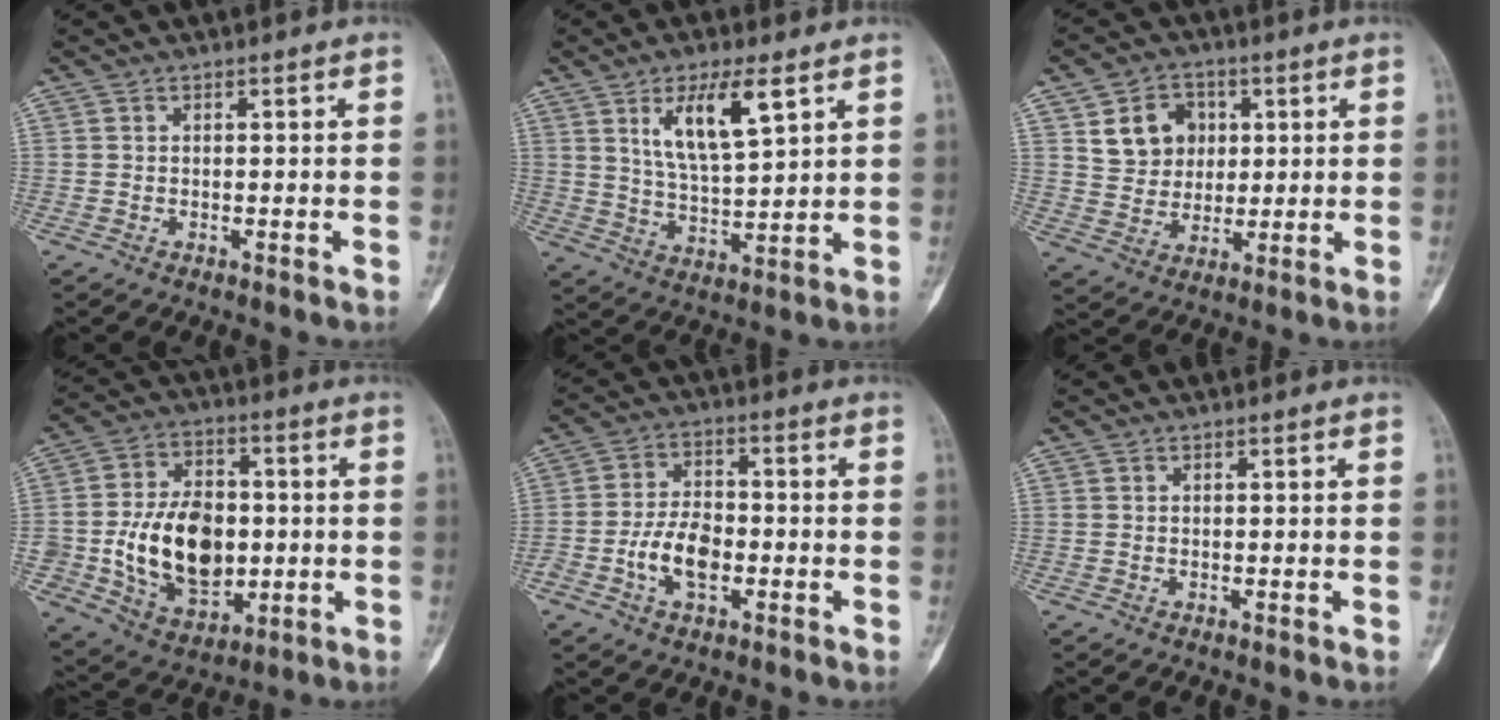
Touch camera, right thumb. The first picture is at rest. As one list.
[{"total": 10.9, "force": [5.2, 3.3, 9.0], "torque": [-0.157, -0.028, 0.106]}, {"total": 9.8, "force": [3.1, 8.1, 4.5], "torque": [-0.035, -0.009, 0.058]}, {"total": 18.0, "force": [-1.4, 12.4, 12.9], "torque": [-0.186, 0.008, -0.007]}, {"total": 8.3, "force": [-2.5, 4.9, 6.2], "torque": [-0.103, 0.020, -0.050]}, {"total": 0.0}]